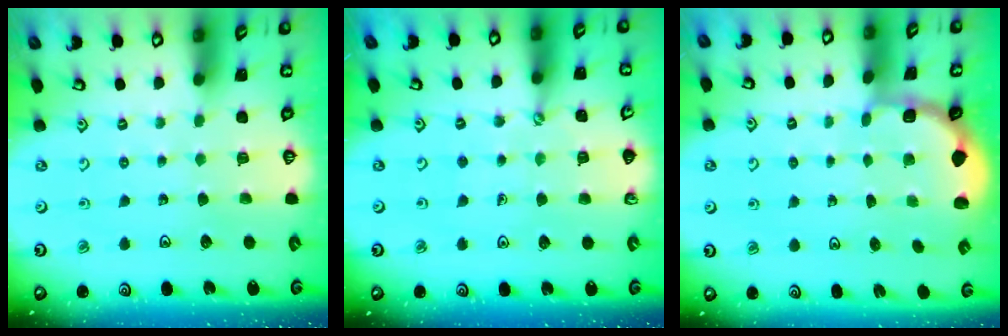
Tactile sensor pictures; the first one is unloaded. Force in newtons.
{"total": 1.6, "press": 1.6, "slide": 0.5}
{"total": 1.9, "press": 1.8, "slide": 0.7}